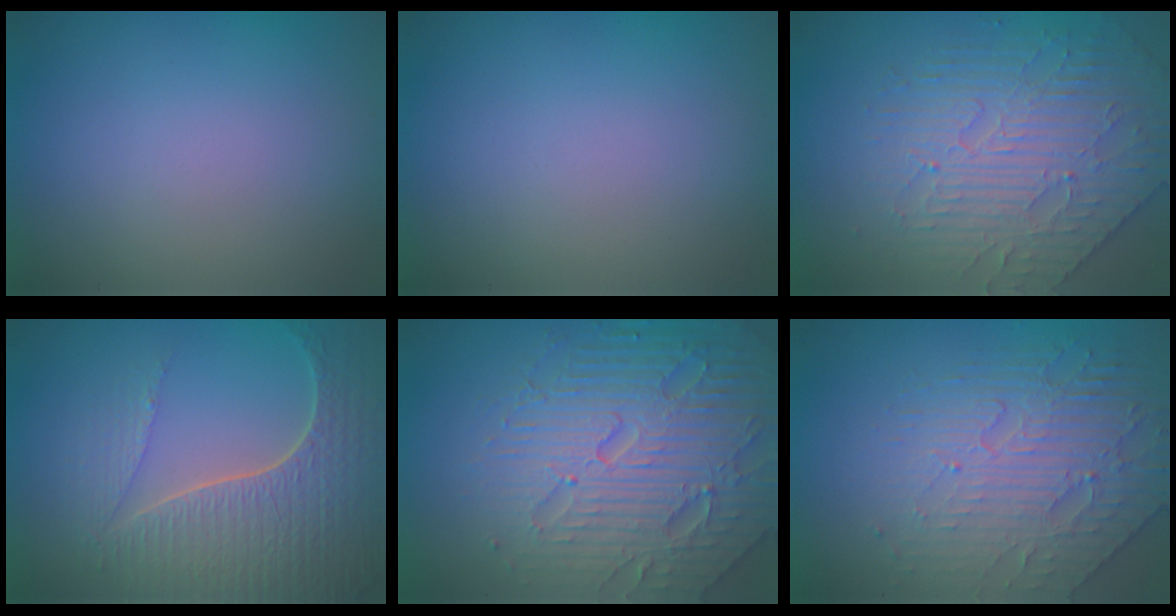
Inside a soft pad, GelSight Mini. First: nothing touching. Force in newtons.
{"total": 0.0}
{"total": 4.1, "press": 4.1, "slide": 0.1}
{"total": 6.6, "press": 5.1, "slide": 4.2}
{"total": 7.4, "press": 7.3, "slide": 1.5}
{"total": 4.3, "press": 4.0, "slide": 1.7}